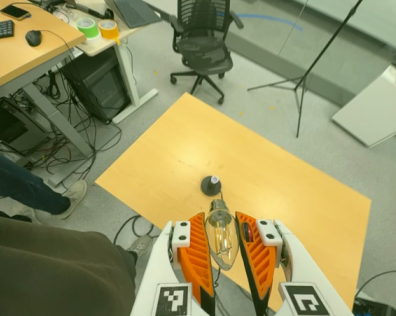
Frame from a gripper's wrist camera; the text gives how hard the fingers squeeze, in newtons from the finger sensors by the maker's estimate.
{"total": 11.1, "left": 11.1, "right": 11.1}